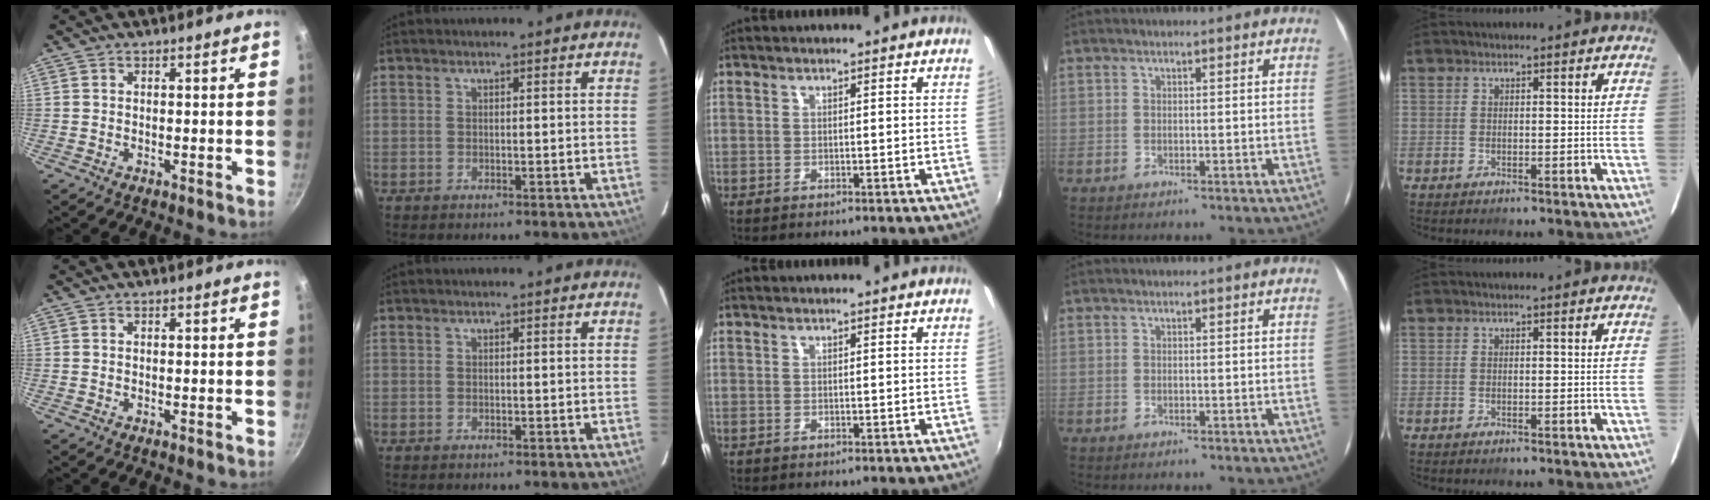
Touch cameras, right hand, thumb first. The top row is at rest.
{}